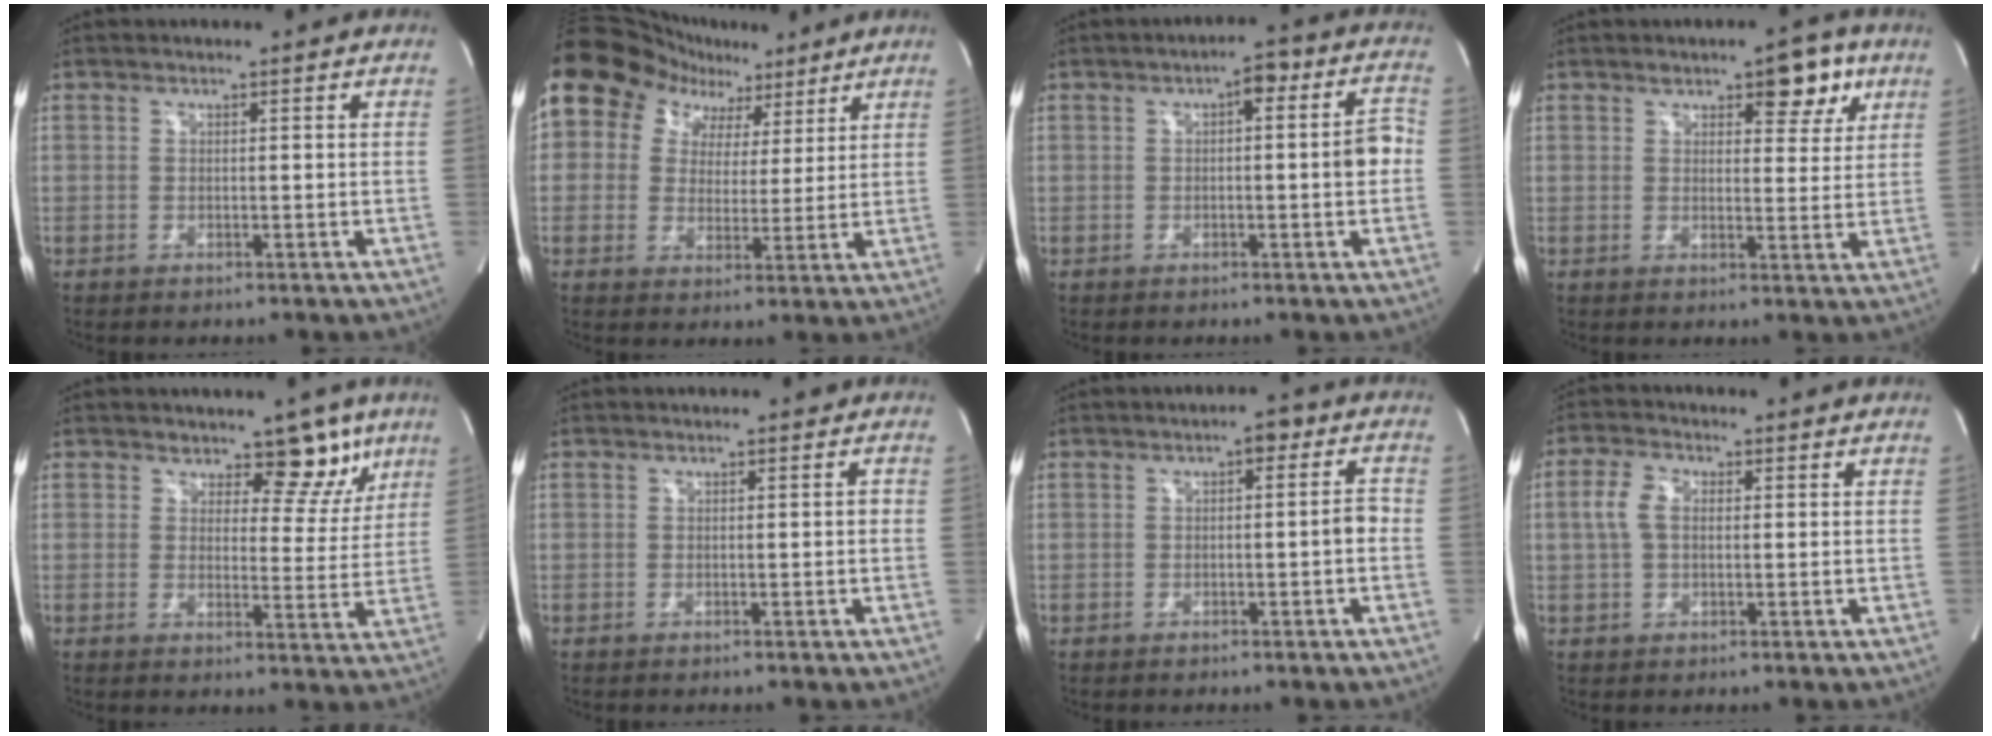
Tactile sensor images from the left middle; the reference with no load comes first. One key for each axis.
{"total": 12.5, "fx": 7.9, "fy": 9.1, "fz": 3.2, "tx": -0.043, "ty": 0.044, "tz": 0.118}
{"total": 7.7, "fx": 0.3, "fy": 2.0, "fz": 7.5, "tx": -0.095, "ty": 0.030, "tz": 0.000}
{"total": 6.4, "fx": 3.8, "fy": 2.6, "fz": 4.5, "tx": -0.047, "ty": 0.008, "tz": 0.045}
{"total": 6.7, "fx": 4.8, "fy": 3.7, "fz": 2.8, "tx": -0.006, "ty": -0.008, "tz": 0.057}
{"total": 0.6, "fx": 0.1, "fy": 0.2, "fz": 0.6, "tx": -0.011, "ty": 0.003, "tz": 0.000}
{"total": 3.7, "fx": 0.0, "fy": 1.1, "fz": 3.6, "tx": -0.045, "ty": 0.014, "tz": -0.006}
{"total": 4.0, "fx": 0.4, "fy": 2.3, "fz": 3.2, "tx": -0.087, "ty": 0.018, "tz": 0.012}